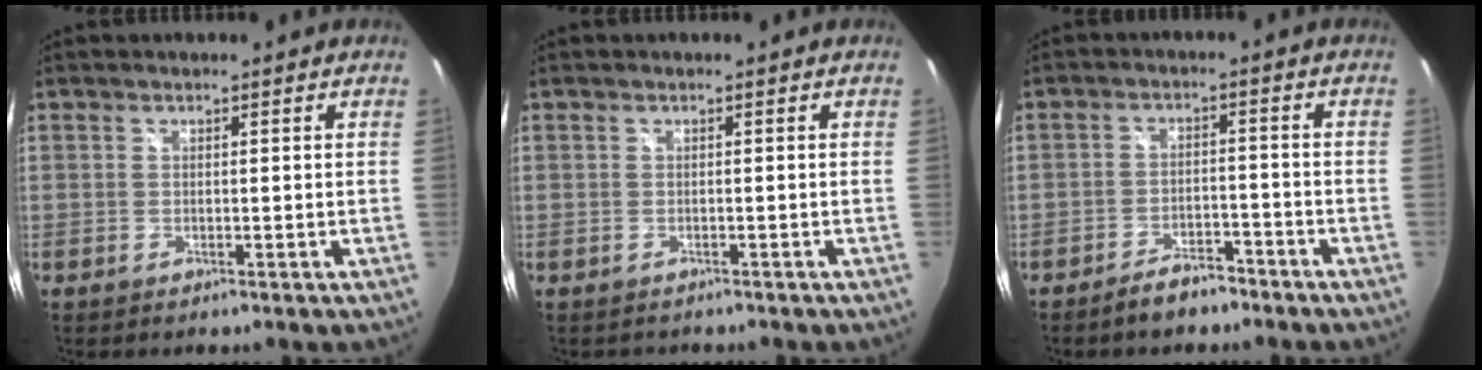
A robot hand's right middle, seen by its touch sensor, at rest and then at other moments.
{"total": 1.2, "force": [-1.0, 0.5, 0.1], "torque": [-0.007, -0.003, -0.015]}
{"total": 5.5, "force": [-4.6, 2.1, 2.2], "torque": [-0.057, 0.009, -0.067]}